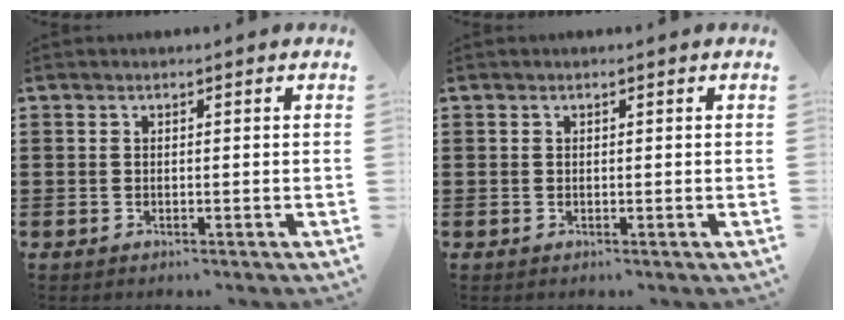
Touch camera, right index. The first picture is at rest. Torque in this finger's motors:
{"motor_torque": [0.61, 0.33, 0.09, 0.02]}